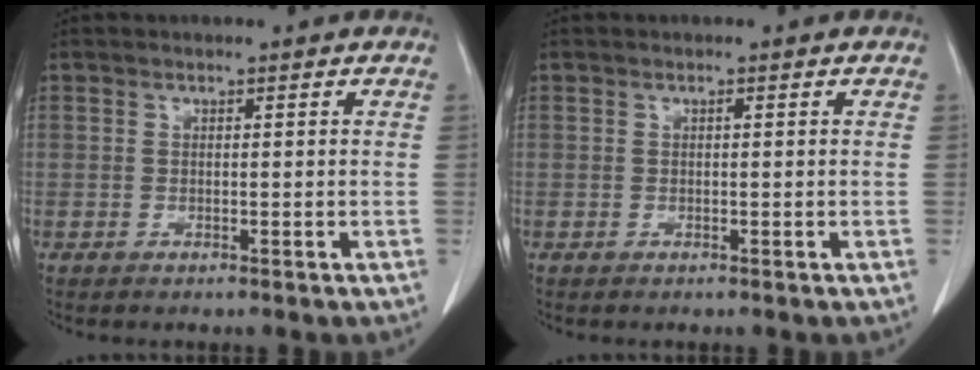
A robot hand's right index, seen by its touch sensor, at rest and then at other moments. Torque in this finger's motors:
{"motor_torque": [0.15, 0.11, 0.04, 0.03]}